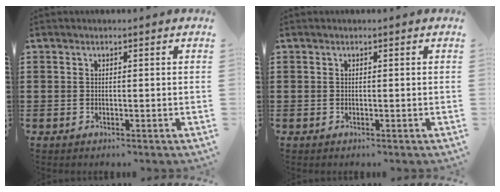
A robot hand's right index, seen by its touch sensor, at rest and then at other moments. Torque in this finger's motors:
{"motor_torque": [0.73, 1.41, 0.00, -0.01]}